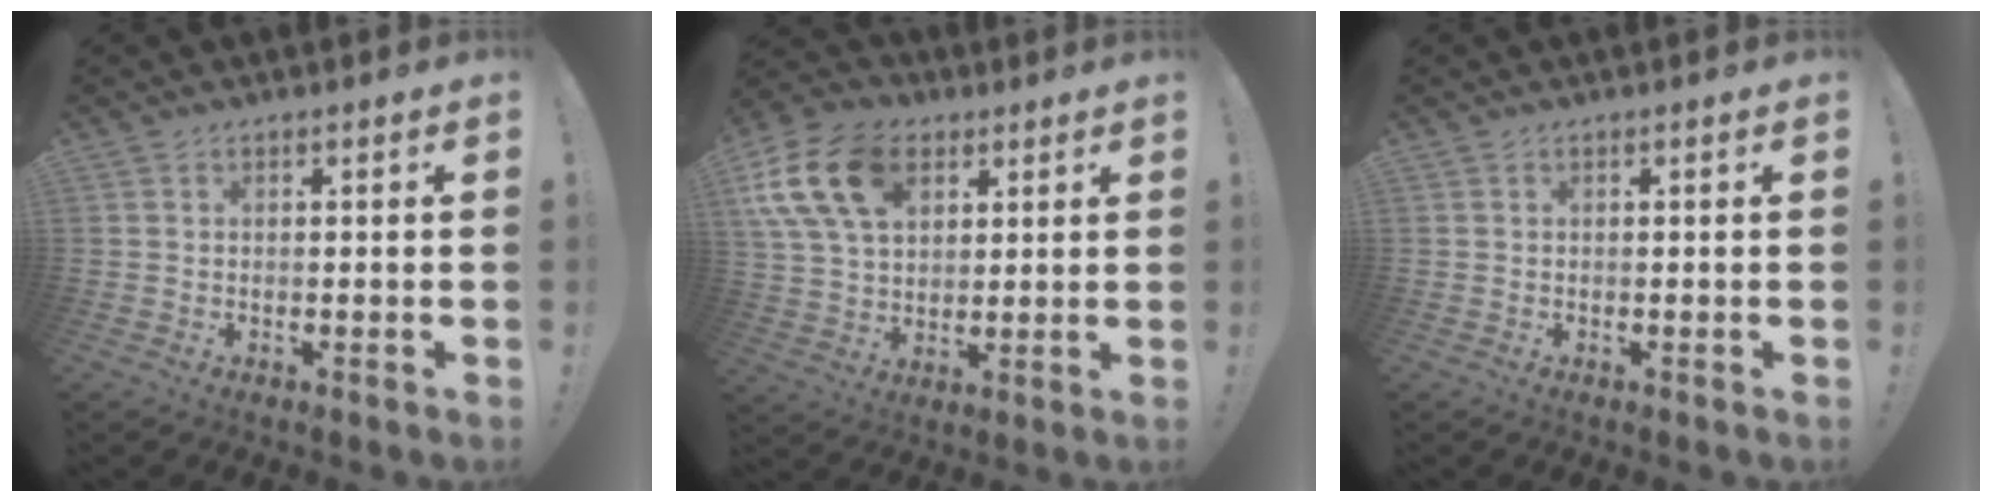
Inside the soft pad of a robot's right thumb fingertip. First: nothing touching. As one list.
[{"total": 17.7, "force": [7.4, 12.0, 10.7], "torque": [-0.202, -0.026, 0.138]}, {"total": 0.0}]